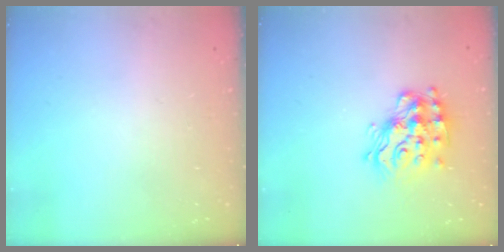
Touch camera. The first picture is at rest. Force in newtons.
{"total": 15.5, "press": 15.4, "slide": 1.3}